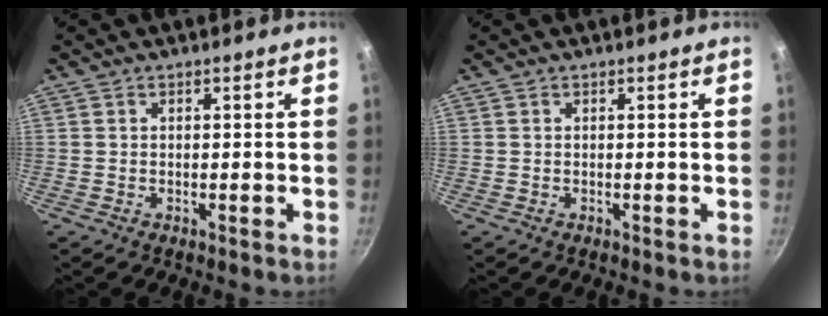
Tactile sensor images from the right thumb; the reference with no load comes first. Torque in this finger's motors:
{"motor_torque": [0.00, 0.00, 0.00, 0.00, 0.00]}